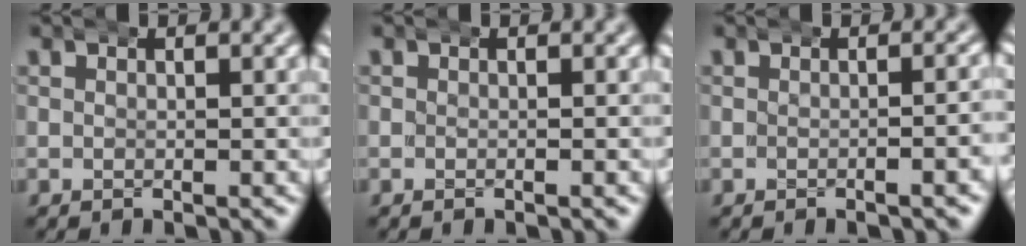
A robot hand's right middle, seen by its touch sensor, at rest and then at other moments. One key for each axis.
{"total": 0.0}
{"total": 1.4, "fx": -0.5, "fy": 0.2, "fz": 1.2, "tx": -0.014, "ty": 0.014, "tz": -0.010}